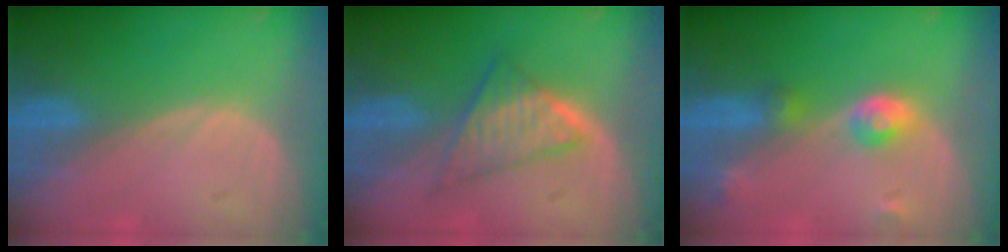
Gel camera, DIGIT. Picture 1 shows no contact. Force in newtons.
{"total": 6.2, "press": 5.8, "slide": 2.1}
{"total": 4.5, "press": 4.1, "slide": 1.8}